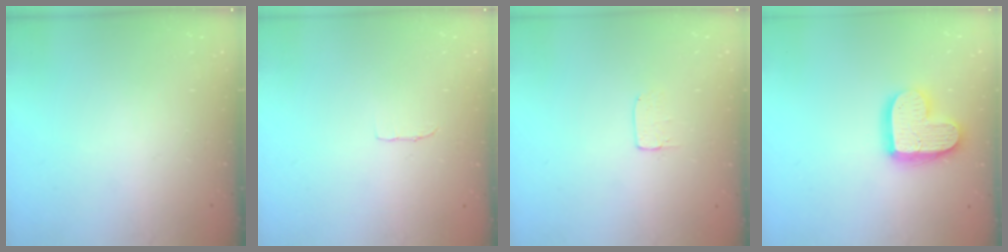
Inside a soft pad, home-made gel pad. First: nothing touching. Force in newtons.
{"total": 3.4, "press": 3.4, "slide": 0.2}
{"total": 3.7, "press": 3.6, "slide": 0.2}
{"total": 15.5, "press": 15.4, "slide": 1.2}